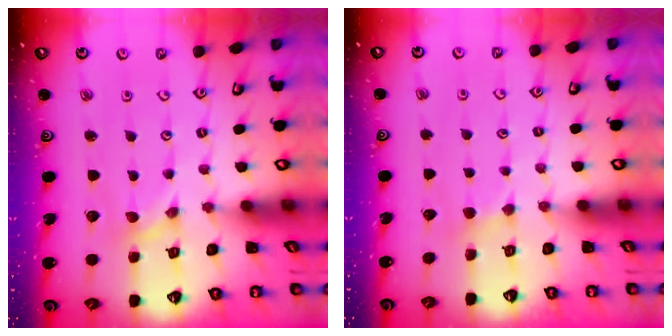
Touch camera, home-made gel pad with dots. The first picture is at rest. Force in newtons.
{"total": 2.3, "press": 2.3, "slide": 0.3}